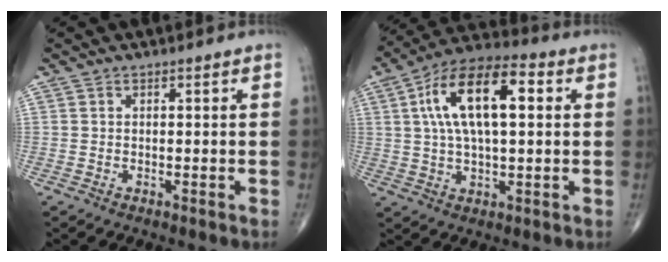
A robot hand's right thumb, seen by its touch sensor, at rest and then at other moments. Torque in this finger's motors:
{"motor_torque": [1.16, 3.85, 1.78, 0.47, 0.22]}